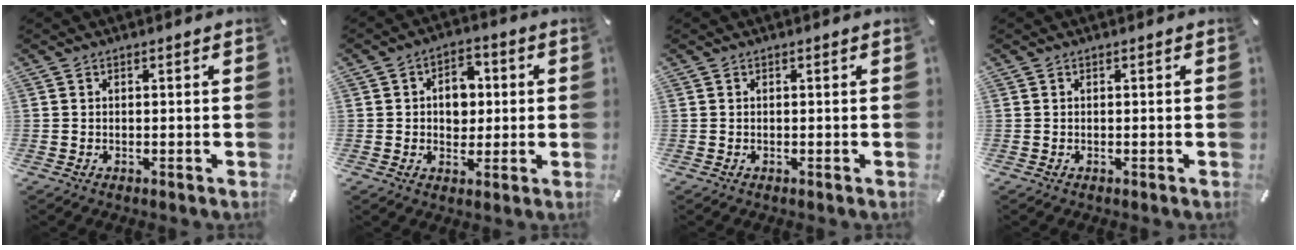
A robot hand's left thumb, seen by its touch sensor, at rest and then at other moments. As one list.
[{"total": 7.5, "force": [0.5, 5.9, 4.6], "torque": [-0.055, 0.001, 0.003]}, {"total": 0.0}, {"total": 0.0}]